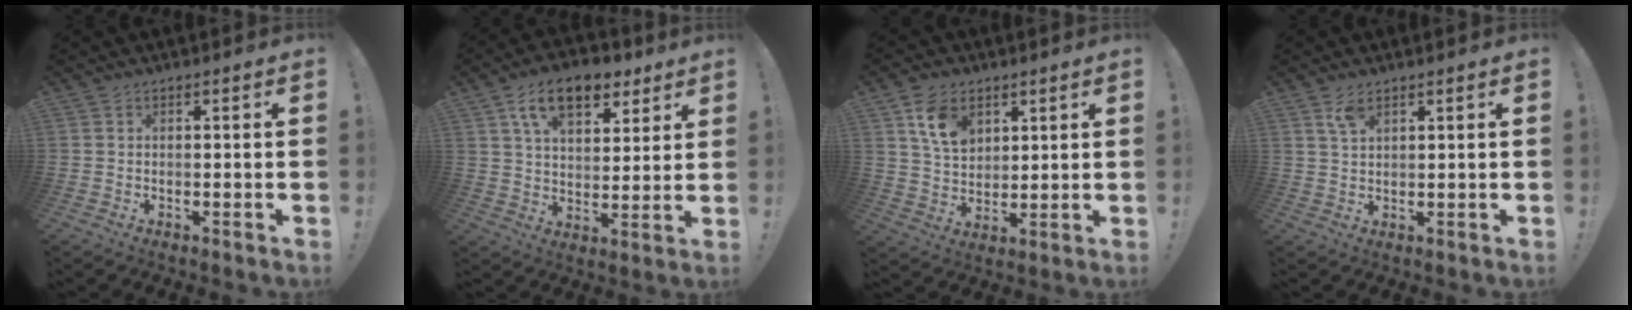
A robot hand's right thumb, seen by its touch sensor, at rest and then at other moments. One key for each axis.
{"total": 14.8, "fx": 8.3, "fy": 8.4, "fz": 8.9, "tx": -0.141, "ty": -0.030, "tz": 0.149}
{"total": 11.1, "fx": 5.7, "fy": 7.7, "fz": 5.6, "tx": -0.090, "ty": -0.017, "tz": 0.110}
{"total": 4.3, "fx": 2.7, "fy": 1.9, "fz": 2.7, "tx": -0.048, "ty": -0.009, "tz": 0.049}